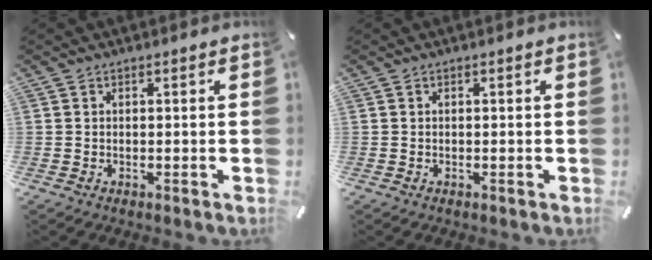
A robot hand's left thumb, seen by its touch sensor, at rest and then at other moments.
{"total": 0.0}